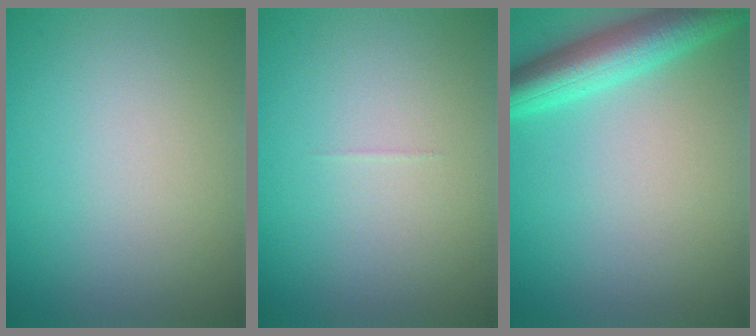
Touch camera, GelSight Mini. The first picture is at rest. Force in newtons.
{"total": 0.0}
{"total": 5.5, "press": 5.5, "slide": 0.2}